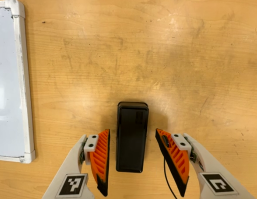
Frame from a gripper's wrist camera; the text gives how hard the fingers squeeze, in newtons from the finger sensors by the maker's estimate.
{"total": 0.0}